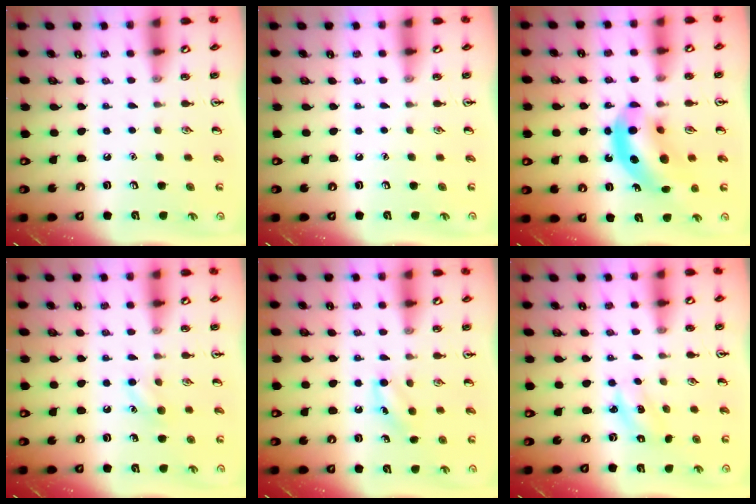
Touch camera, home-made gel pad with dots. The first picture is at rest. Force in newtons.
{"total": 0.0}
{"total": 11.5, "press": 11.0, "slide": 3.3}
{"total": 6.9, "press": 6.7, "slide": 1.8}
{"total": 6.0, "press": 5.8, "slide": 1.7}
{"total": 2.2, "press": 2.1, "slide": 0.7}